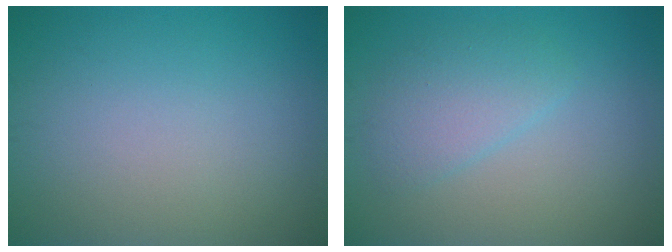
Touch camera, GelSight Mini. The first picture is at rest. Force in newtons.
{"total": 2.8, "press": 2.7, "slide": 0.2}